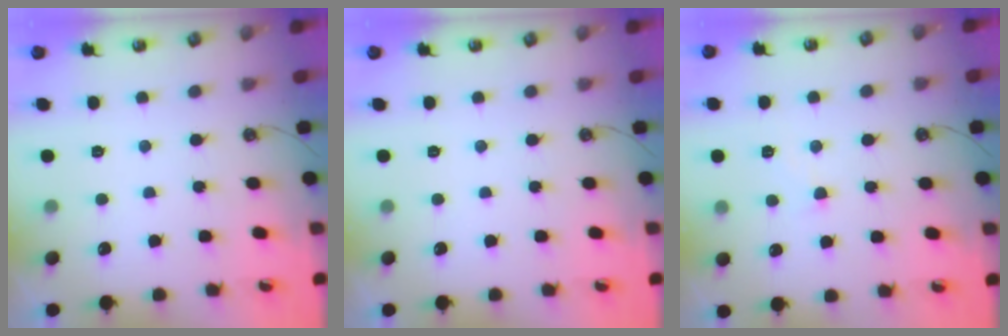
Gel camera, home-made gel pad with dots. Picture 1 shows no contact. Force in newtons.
{"total": 0.0}
{"total": 2.4, "press": 2.4, "slide": 0.4}